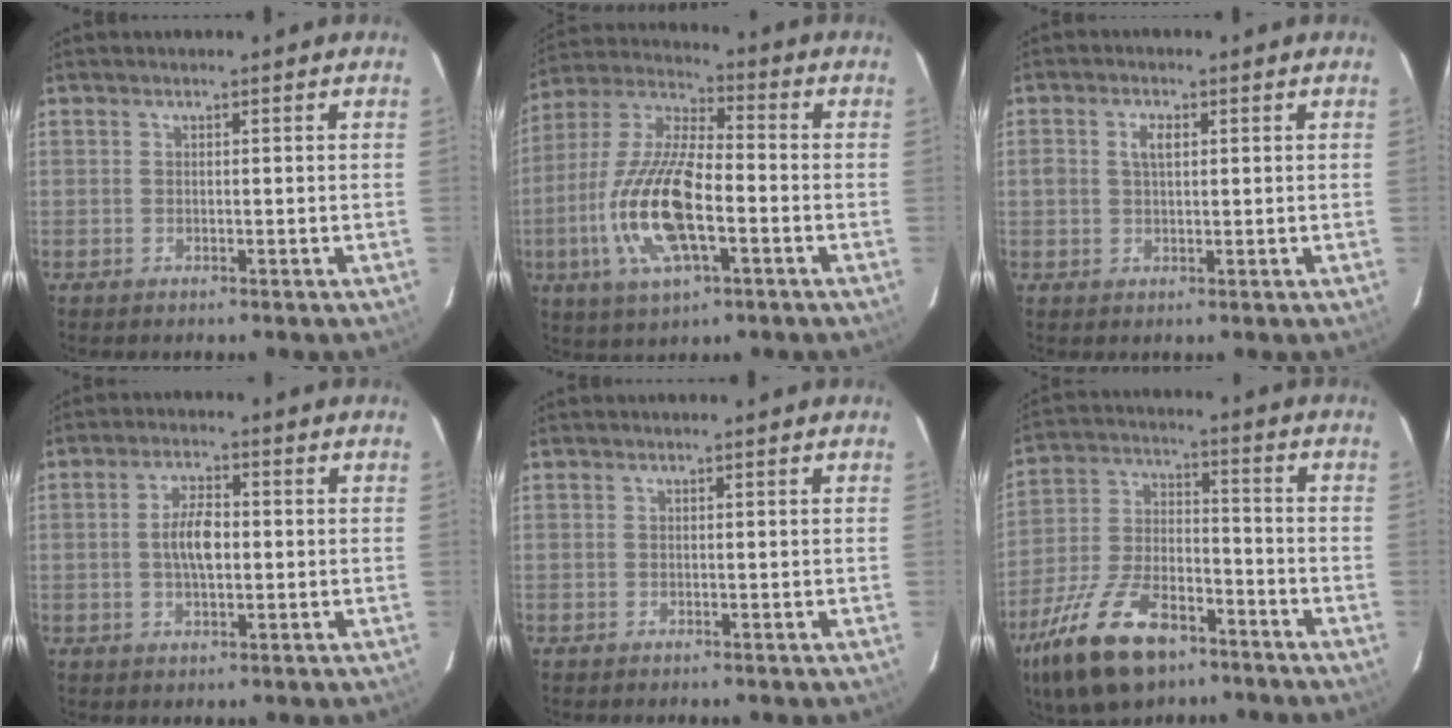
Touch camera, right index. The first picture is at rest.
{"total": 18.1, "force": [-5.0, 6.5, 16.1], "torque": [-0.340, -0.009, -0.097]}
{"total": 3.0, "force": [0.7, 1.7, 2.3], "torque": [-0.042, 0.008, 0.014]}
{"total": 5.9, "force": [-0.1, 2.6, 5.2], "torque": [-0.099, 0.007, 0.000]}
{"total": 0.0}
{"total": 20.1, "force": [-12.6, 9.4, 12.4], "torque": [-0.262, -0.015, -0.218]}